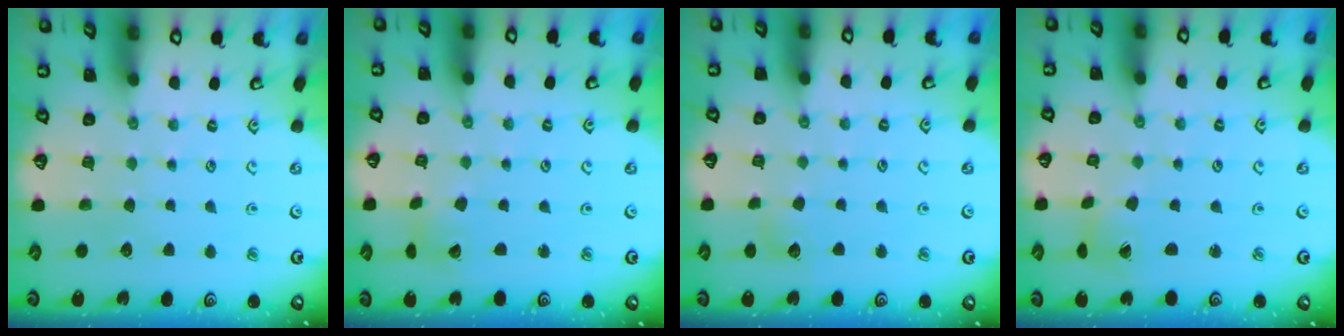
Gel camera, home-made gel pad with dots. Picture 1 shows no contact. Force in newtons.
{"total": 3.6, "press": 3.6, "slide": 0.3}
{"total": 4.3, "press": 4.3, "slide": 0.5}
{"total": 2.2, "press": 2.2, "slide": 0.3}